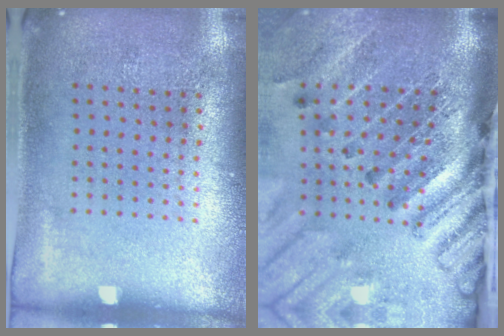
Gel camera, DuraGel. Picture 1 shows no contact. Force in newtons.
{"total": 4.3, "press": 3.2, "slide": 2.8}